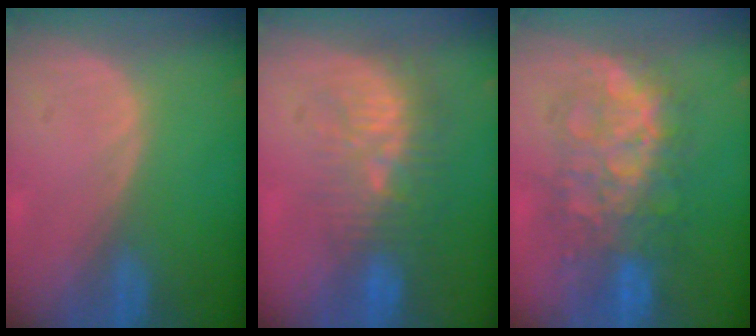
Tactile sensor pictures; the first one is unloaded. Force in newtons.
{"total": 9.7, "press": 8.9, "slide": 3.8}
{"total": 9.7, "press": 9.6, "slide": 0.7}